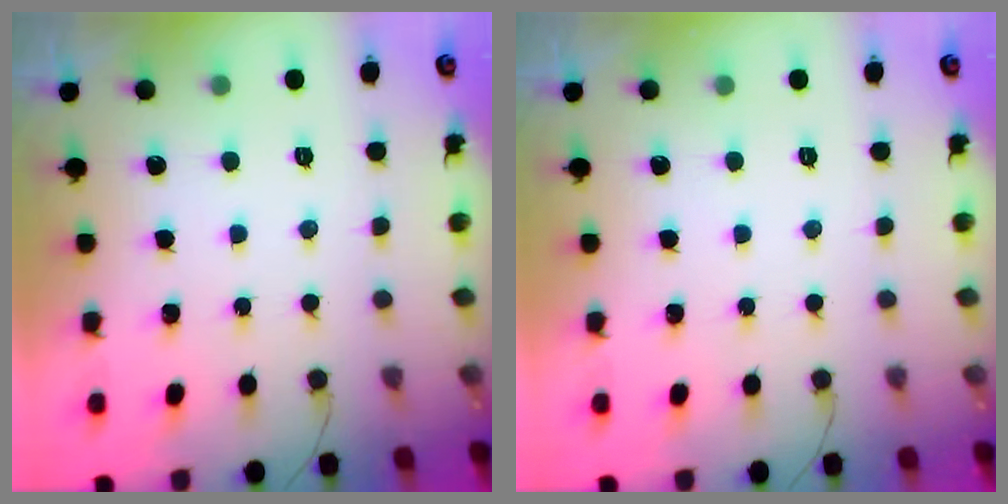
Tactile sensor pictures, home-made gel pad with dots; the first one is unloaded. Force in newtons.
{"total": 0.0}